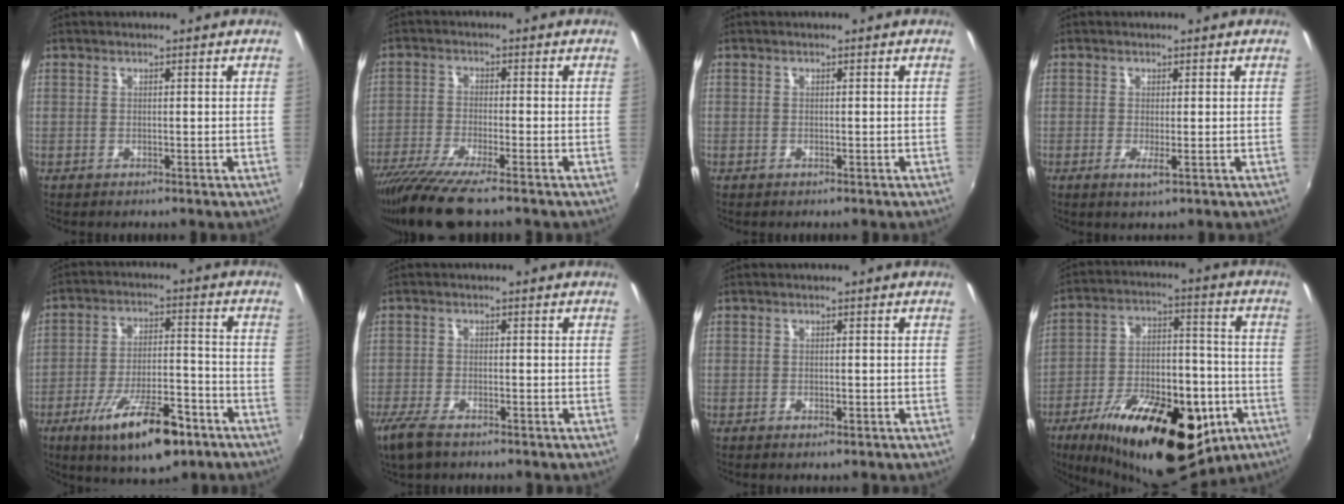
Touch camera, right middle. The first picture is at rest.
{"total": 10.1, "force": [-8.2, 0.3, 5.8], "torque": [-0.133, -0.043, -0.147]}
{"total": 0.0}
{"total": 2.0, "force": [-0.5, -0.1, 1.9], "torque": [-0.039, -0.008, -0.008]}
{"total": 15.6, "force": [-9.4, 4.6, 11.6], "torque": [-0.208, -0.017, -0.145]}
{"total": 6.6, "force": [-4.7, 2.1, 4.1], "torque": [-0.106, -0.021, -0.091]}
{"total": 1.1, "force": [-0.6, 0.4, 0.8], "torque": [-0.013, -0.002, -0.010]}
{"total": 28.2, "force": [-14.7, 13.2, 20.1], "torque": [-0.350, -0.016, -0.206]}